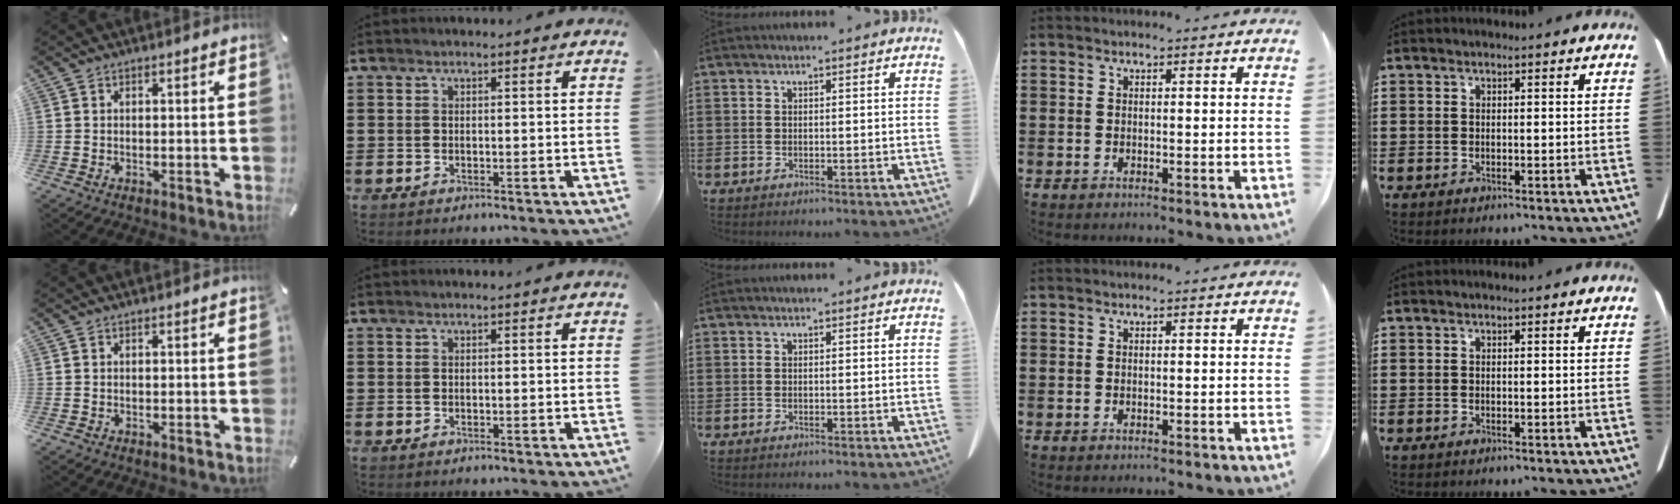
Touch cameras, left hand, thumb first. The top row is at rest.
{}